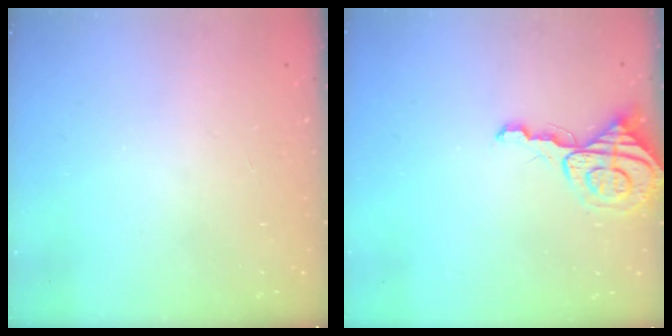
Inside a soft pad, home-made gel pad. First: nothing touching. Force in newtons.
{"total": 6.8, "press": 6.8, "slide": 0.5}